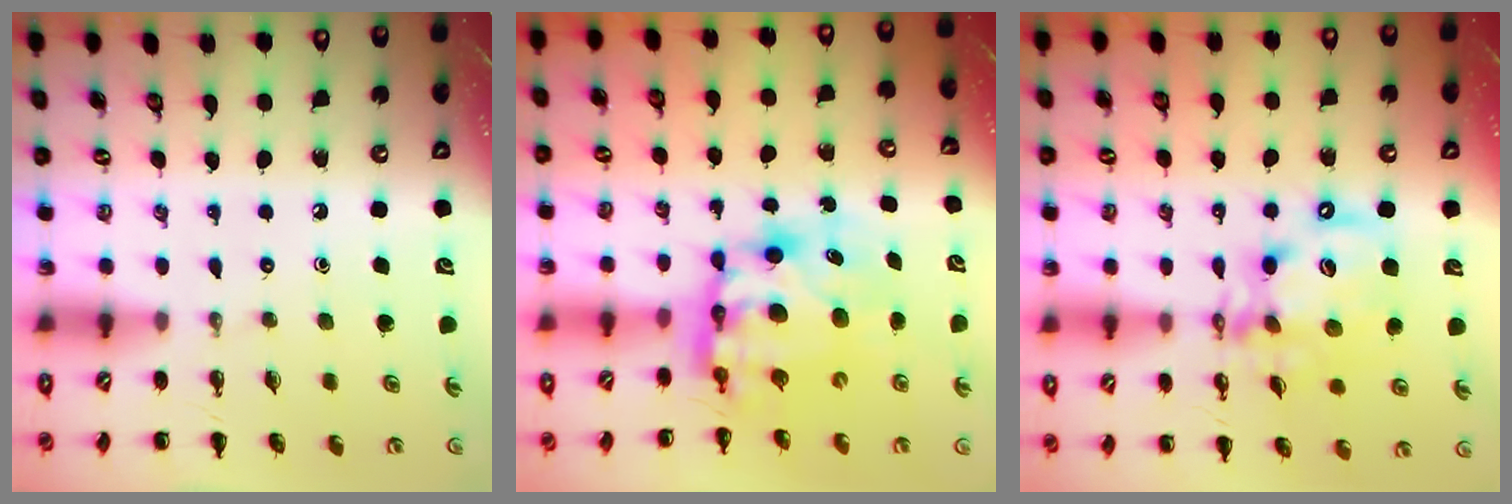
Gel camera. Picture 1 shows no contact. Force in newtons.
{"total": 8.4, "press": 8.1, "slide": 2.0}
{"total": 13.1, "press": 12.8, "slide": 3.1}